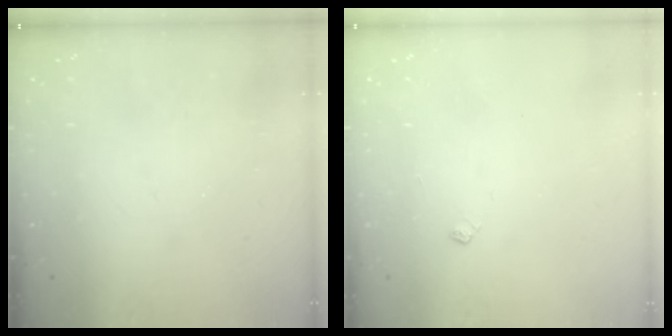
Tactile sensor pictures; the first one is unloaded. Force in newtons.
{"total": 3.6, "press": 3.5, "slide": 0.6}